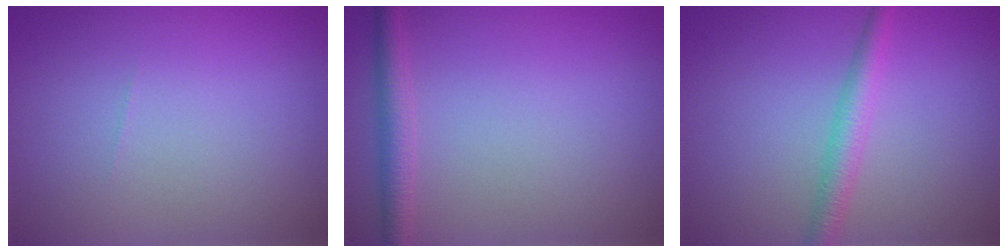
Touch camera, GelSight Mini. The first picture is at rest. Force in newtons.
{"total": 2.3, "press": 2.3, "slide": 0.1}
{"total": 2.5, "press": 2.5, "slide": 0.0}